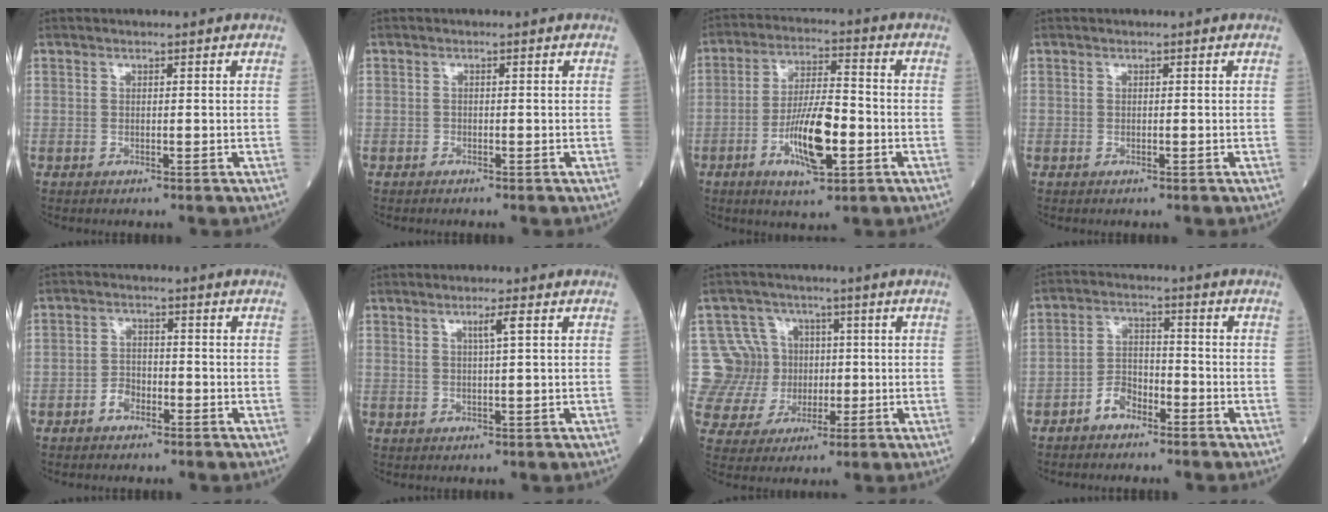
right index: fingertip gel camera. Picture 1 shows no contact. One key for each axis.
{"total": 0.7, "fx": -0.5, "fy": 0.5, "fz": -0.1, "tx": 0.001, "ty": 0.004, "tz": -0.013}
{"total": 10.6, "fx": -3.4, "fy": 2.4, "fz": 9.8, "tx": -0.185, "ty": 0.000, "tz": -0.059}
{"total": 0.0}
{"total": 2.7, "fx": -1.7, "fy": 1.7, "fz": 1.1, "tx": -0.014, "ty": 0.008, "tz": -0.031}
{"total": 2.3, "fx": 1.0, "fy": -0.2, "fz": 2.1, "tx": -0.039, "ty": -0.001, "tz": 0.019}
{"total": 11.1, "fx": 1.4, "fy": 11.0, "fz": 1.0, "tx": -0.027, "ty": 0.048, "tz": 0.038}
{"total": 4.3, "fx": -3.0, "fy": 2.5, "fz": 1.9, "tx": -0.030, "ty": 0.010, "tz": -0.057}